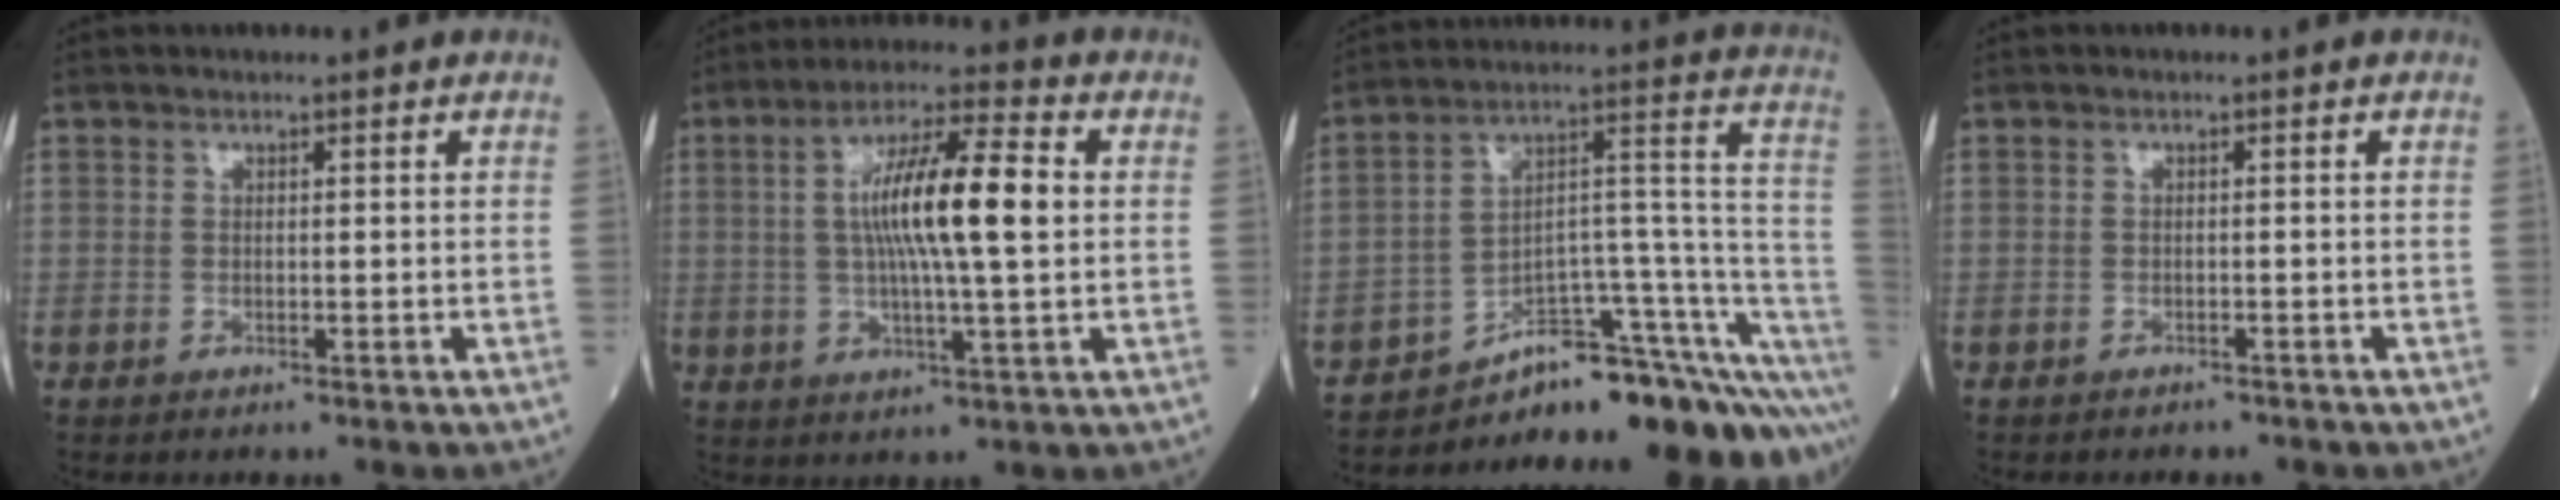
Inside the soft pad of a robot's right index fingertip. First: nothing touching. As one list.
[{"total": 13.0, "force": [1.4, 1.3, 12.8], "torque": [-0.227, 0.014, 0.020]}, {"total": 21.4, "force": [-18.9, 3.3, 9.5], "torque": [-0.042, 0.062, -0.270]}, {"total": 2.2, "force": [-2.0, 0.8, 0.6], "torque": [-0.016, -0.002, -0.023]}]